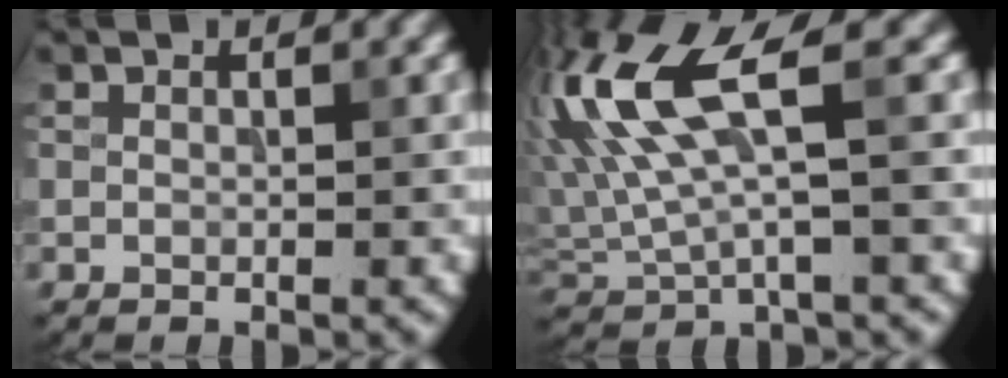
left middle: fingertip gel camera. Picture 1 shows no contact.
{"total": 8.8, "force": [2.5, 2.8, 7.9], "torque": [-0.180, 0.012, 0.046]}